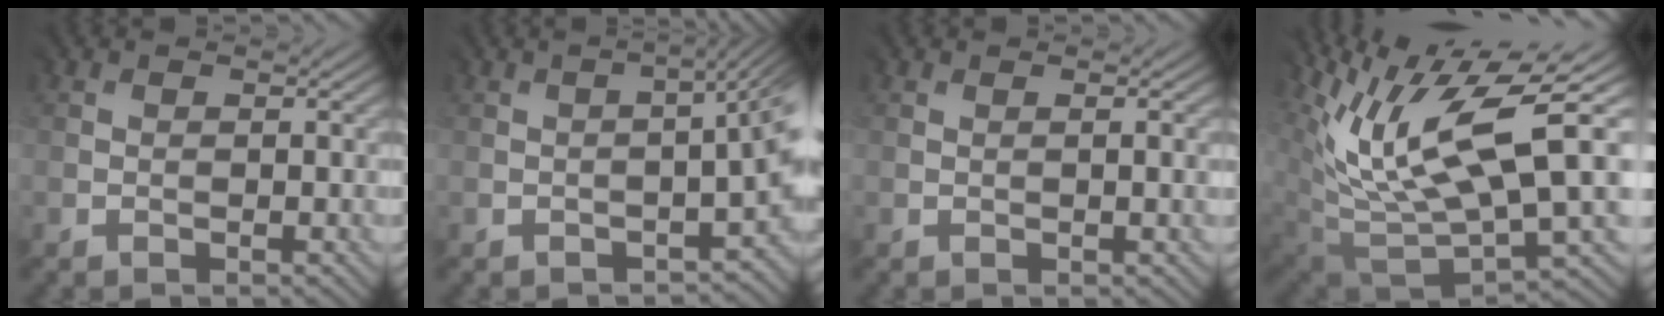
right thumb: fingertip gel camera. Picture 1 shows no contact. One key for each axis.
{"total": 5.5, "fx": -2.2, "fy": 1.5, "fz": 4.9, "tx": -0.043, "ty": -0.005, "tz": -0.029}
{"total": 0.5, "fx": 0.3, "fy": -0.2, "fz": 0.4, "tx": -0.001, "ty": 0.002, "tz": 0.002}
{"total": 13.4, "fx": 6.1, "fy": 4.5, "fz": 11.1, "tx": -0.218, "ty": -0.001, "tz": 0.113}